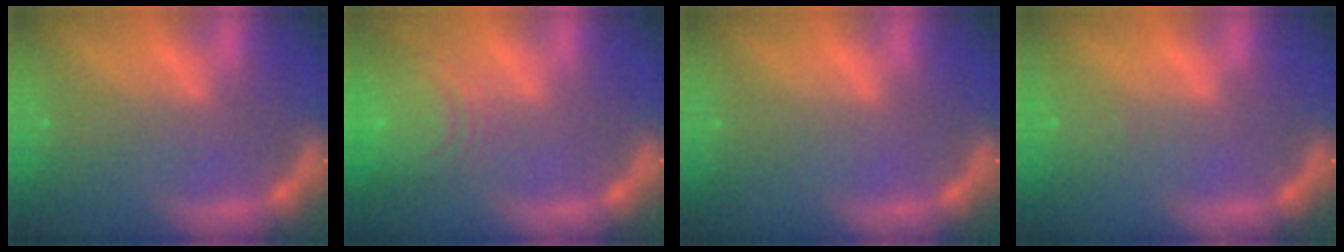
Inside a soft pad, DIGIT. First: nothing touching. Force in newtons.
{"total": 9.1}
{"total": 0.0}
{"total": 1.0}